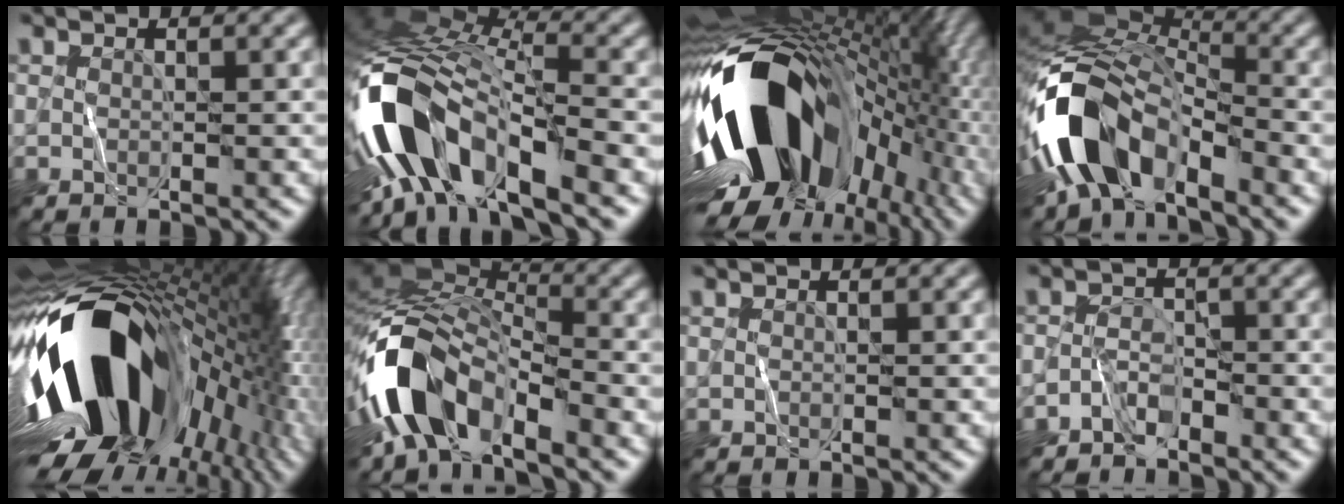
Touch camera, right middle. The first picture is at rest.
{"total": 12.7, "force": [-6.7, 5.0, 9.6], "torque": [-0.185, 0.006, -0.127]}
{"total": 17.5, "force": [-3.2, 11.3, 13.0], "torque": [-0.241, -0.012, -0.051]}
{"total": 10.9, "force": [-5.5, 6.1, 7.2], "torque": [-0.137, 0.004, -0.110]}
{"total": 18.6, "force": [-2.4, 10.3, 15.3], "torque": [-0.278, -0.018, -0.044]}
{"total": 10.0, "force": [-5.4, 5.1, 6.8], "torque": [-0.133, 0.006, -0.110]}
{"total": 0.0}
{"total": 2.1, "force": [-1.7, 0.9, 0.7], "torque": [-0.011, 0.013, -0.037]}